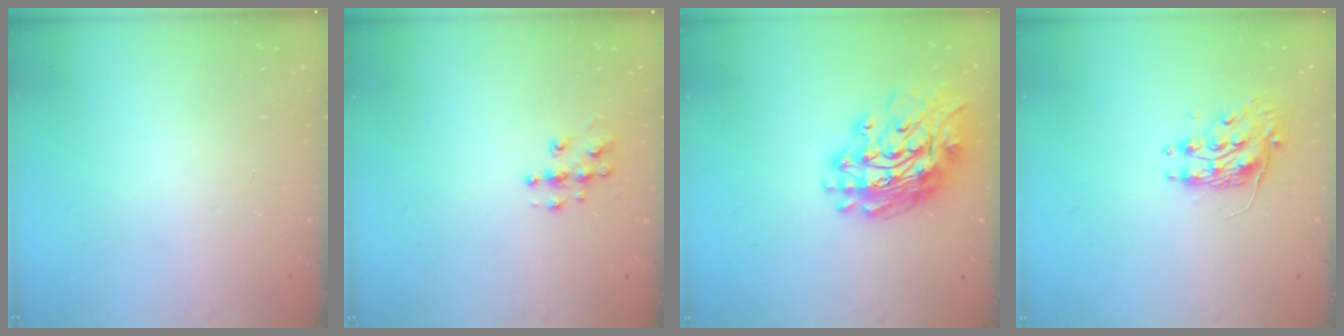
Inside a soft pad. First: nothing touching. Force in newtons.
{"total": 7.0, "press": 6.9, "slide": 0.3}
{"total": 17.2, "press": 17.1, "slide": 1.9}
{"total": 8.8, "press": 8.8, "slide": 0.0}